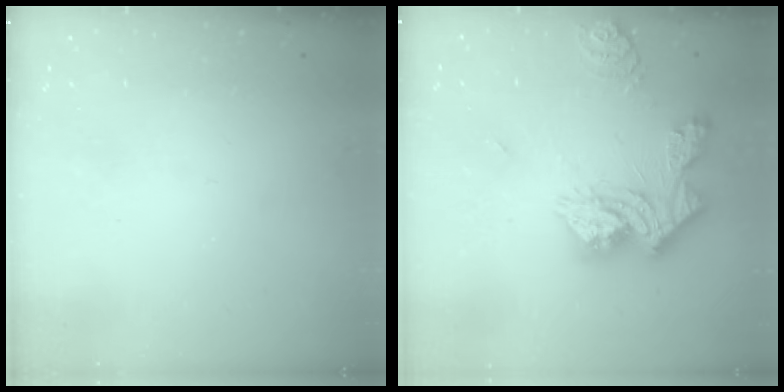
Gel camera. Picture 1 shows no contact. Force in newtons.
{"total": 18.5, "press": 18.4, "slide": 1.6}